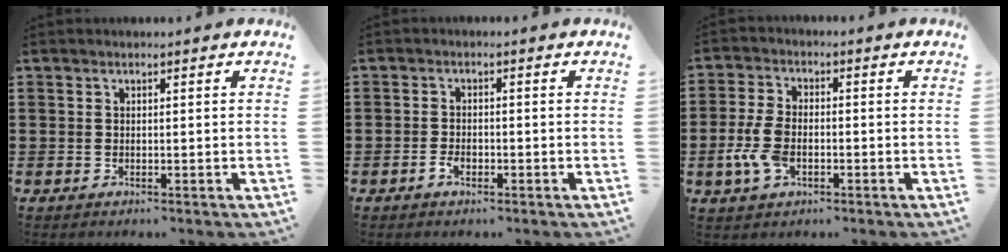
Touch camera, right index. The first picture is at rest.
{"total": 1.8, "force": [-1.0, 1.0, 1.2], "torque": [-0.023, 0.001, -0.020]}
{"total": 6.2, "force": [-1.8, 3.6, 4.7], "torque": [-0.116, -0.001, -0.038]}